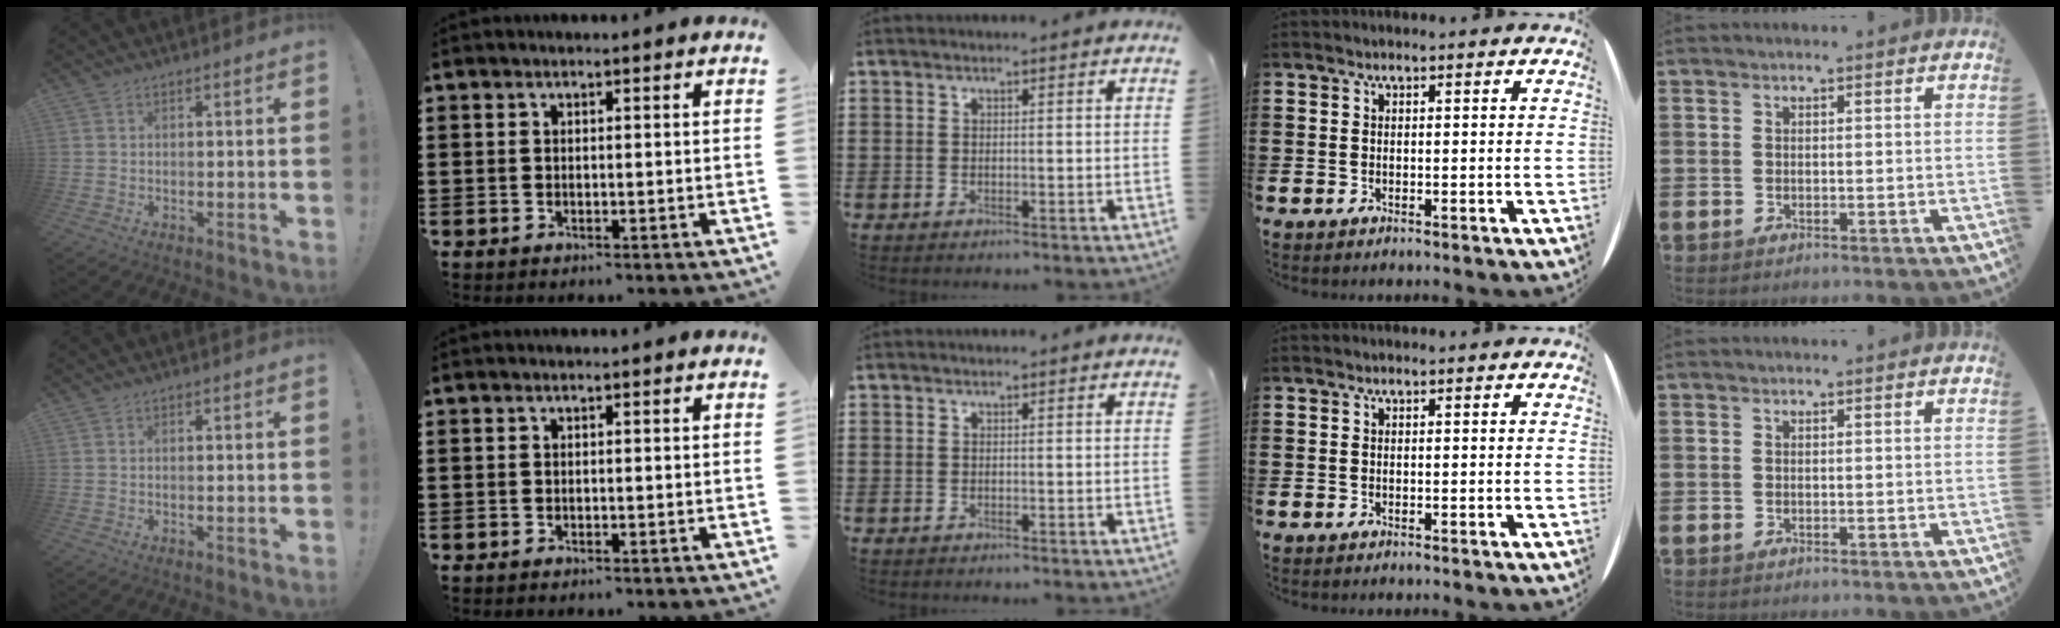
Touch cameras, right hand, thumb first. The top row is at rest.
{}